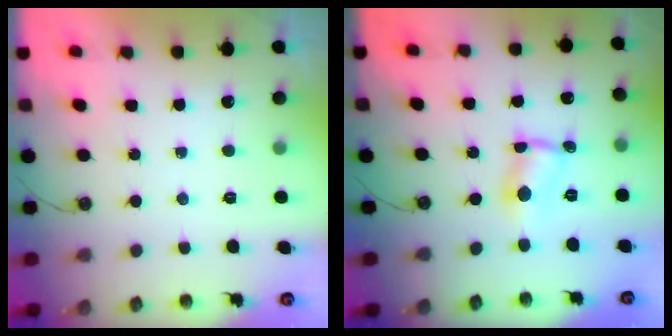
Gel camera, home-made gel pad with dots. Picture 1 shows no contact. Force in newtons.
{"total": 2.0, "press": 2.0, "slide": 0.1}